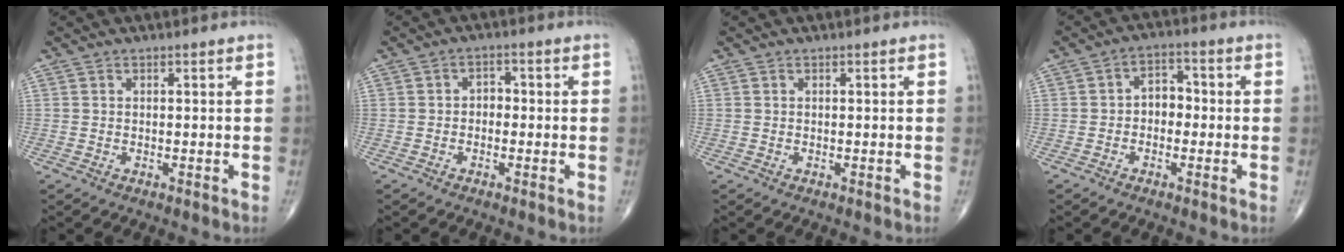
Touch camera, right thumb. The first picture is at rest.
{"total": 2.2, "force": [-0.5, 1.7, 1.3], "torque": [-0.002, 0.012, -0.019]}
{"total": 0.0}
{"total": 4.6, "force": [-0.7, 3.4, 3.0], "torque": [-0.022, 0.021, -0.025]}